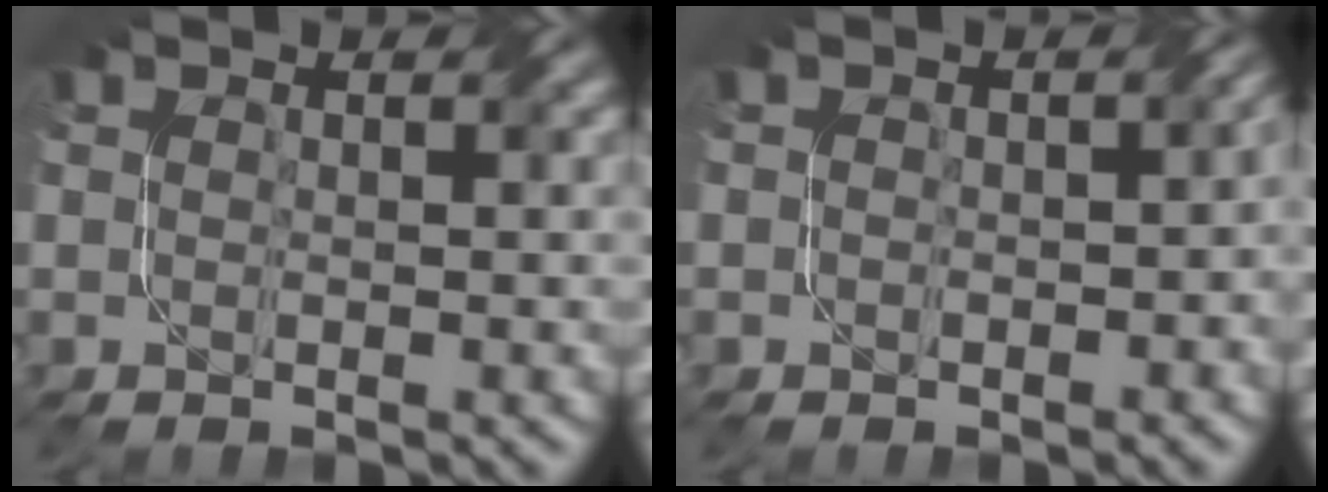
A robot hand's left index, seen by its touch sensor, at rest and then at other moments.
{"total": 3.3, "force": [-0.1, 2.3, 2.4], "torque": [-0.012, -0.004, 0.000]}